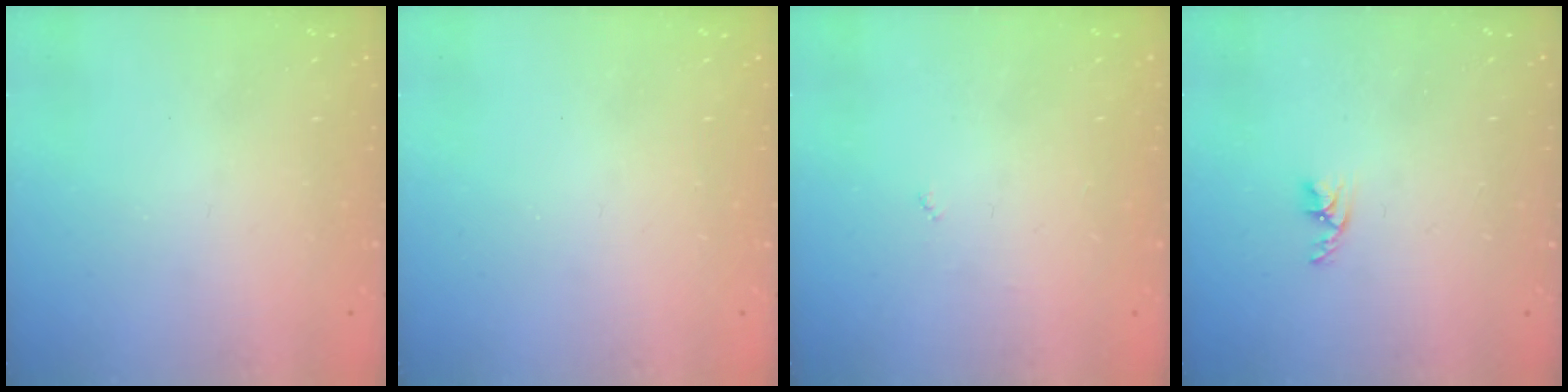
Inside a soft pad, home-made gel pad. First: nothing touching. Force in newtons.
{"total": 0.0}
{"total": 2.7, "press": 2.7, "slide": 0.4}
{"total": 3.3, "press": 3.3, "slide": 0.5}